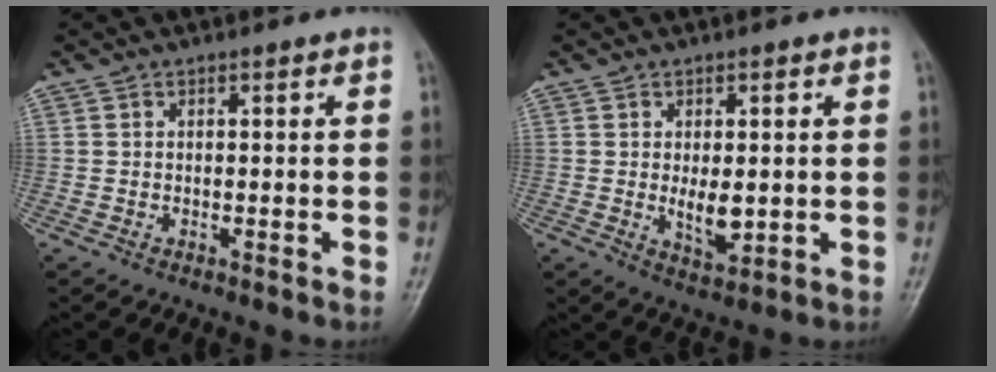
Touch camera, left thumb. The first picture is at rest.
{"total": 5.6, "force": [0.0, 2.7, 4.9], "torque": [-0.068, -0.014, 0.007]}